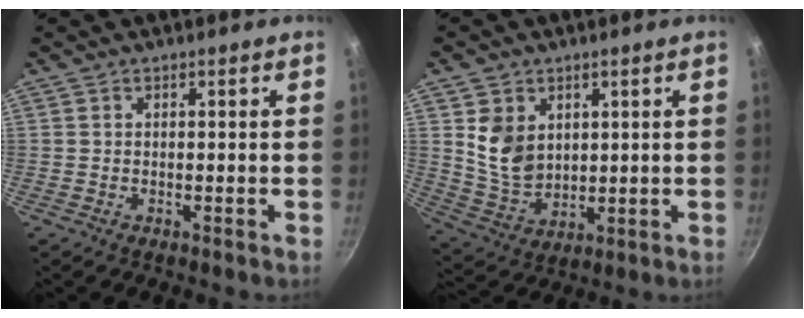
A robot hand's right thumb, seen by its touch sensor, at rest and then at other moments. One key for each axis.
{"total": 9.6, "fx": 2.6, "fy": 7.4, "fz": 5.6, "tx": -0.081, "ty": -0.024, "tz": 0.066}